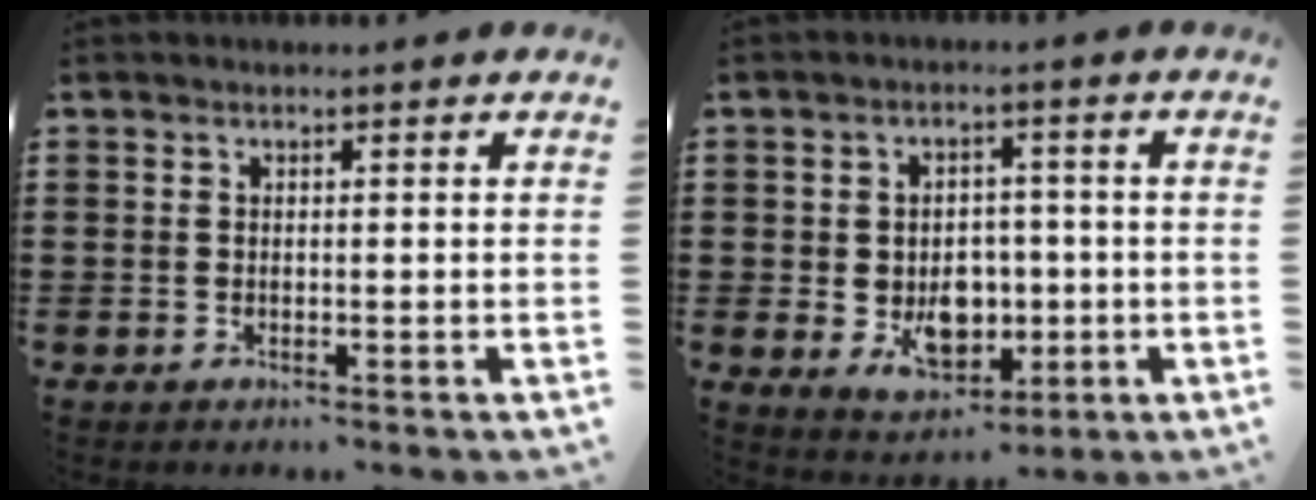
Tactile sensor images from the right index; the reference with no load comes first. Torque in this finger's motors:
{"motor_torque": [2.14, 0.00, 0.24, 0.09]}